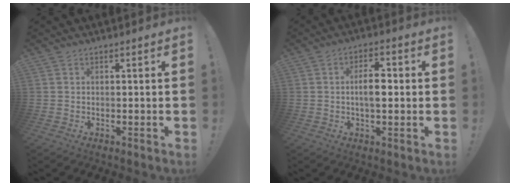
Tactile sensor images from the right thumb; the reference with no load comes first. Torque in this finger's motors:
{"motor_torque": [-0.18, 0.27, -0.28, 0.08, 0.18]}